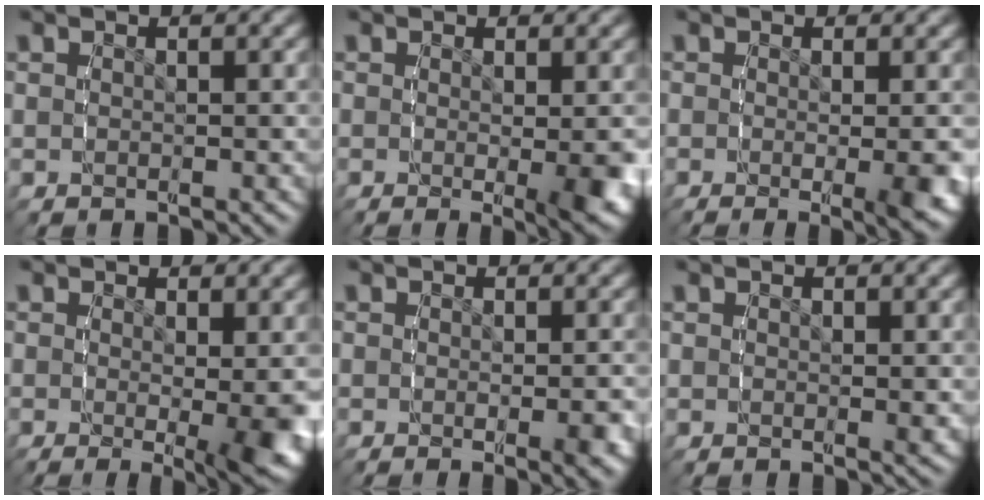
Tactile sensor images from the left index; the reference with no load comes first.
{"total": 3.2, "force": [-0.5, 0.1, 3.1], "torque": [-0.043, -0.017, -0.008]}
{"total": 3.1, "force": [-0.8, 0.0, 3.0], "torque": [-0.042, -0.013, -0.015]}
{"total": 4.2, "force": [-0.8, 0.3, 4.1], "torque": [-0.048, -0.021, -0.012]}
{"total": 1.7, "force": [-0.7, -0.1, 1.5], "torque": [-0.020, -0.004, -0.013]}
{"total": 0.5, "force": [0.1, -0.1, 0.5], "torque": [-0.001, -0.004, 0.002]}